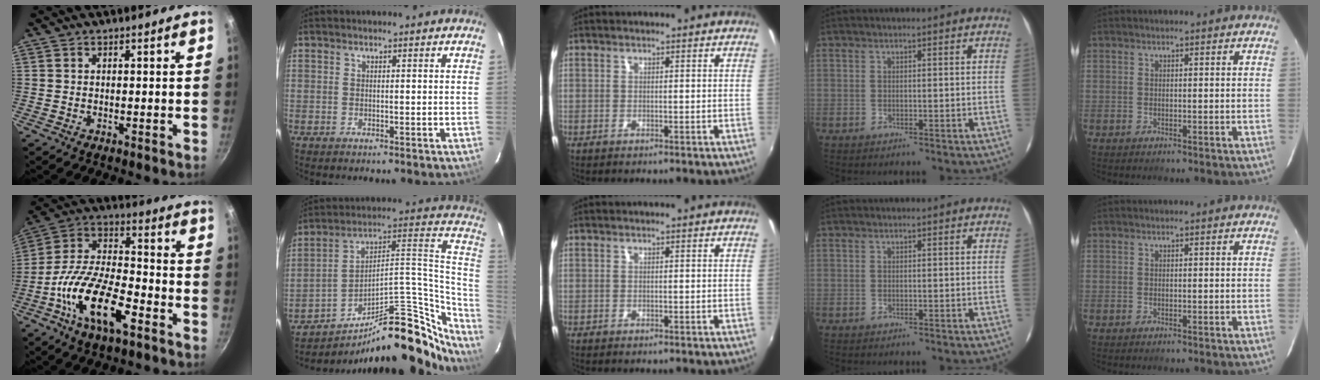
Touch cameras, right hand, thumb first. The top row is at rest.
{"thumb": {"total": 18.4, "force": [-8.0, 7.8, 14.6], "torque": [-0.261, 0.043, -0.160]}, "index": {"total": 26.1, "force": [-20.0, 8.2, 14.6], "torque": [-0.167, 0.050, -0.290]}}